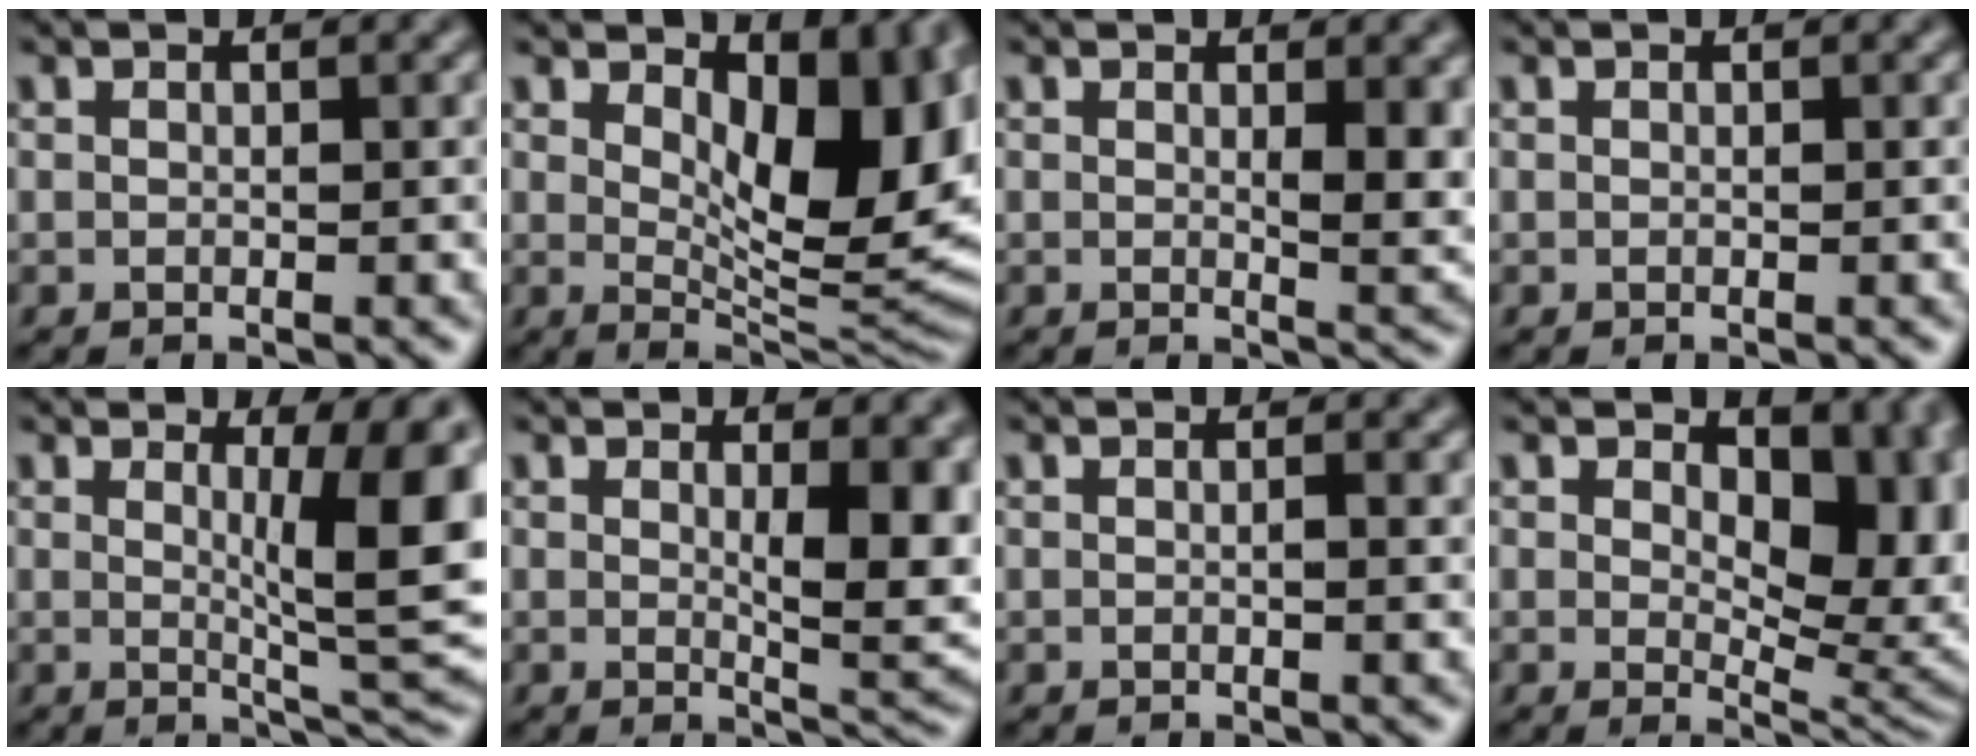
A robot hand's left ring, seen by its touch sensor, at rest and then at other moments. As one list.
[{"total": 10.9, "force": [2.9, 5.3, 9.1], "torque": [-0.112, -0.012, 0.053]}, {"total": 3.4, "force": [0.9, 0.9, 3.2], "torque": [-0.038, -0.004, 0.016]}, {"total": 0.0}, {"total": 7.8, "force": [1.6, 1.7, 7.4], "torque": [-0.093, -0.012, 0.029]}, {"total": 6.7, "force": [1.0, 1.9, 6.3], "torque": [-0.080, -0.008, 0.024]}, {"total": 0.7, "force": [0.0, 0.0, 0.7], "torque": [-0.011, 0.000, 0.000]}, {"total": 8.7, "force": [2.1, 5.0, 6.9], "torque": [-0.094, -0.014, 0.035]}]